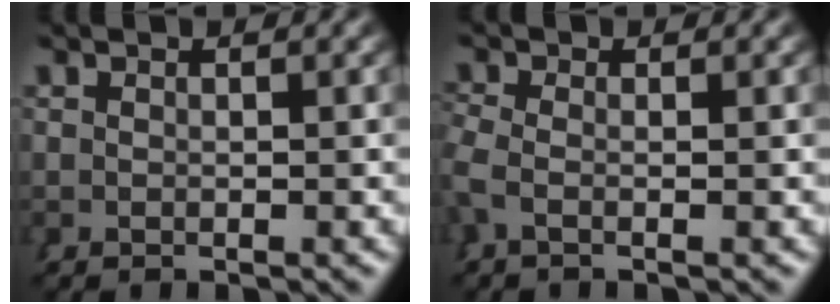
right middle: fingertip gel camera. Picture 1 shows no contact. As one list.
[{"total": 1.5, "force": [-0.3, 0.9, 1.2], "torque": [-0.036, 0.000, -0.011]}]